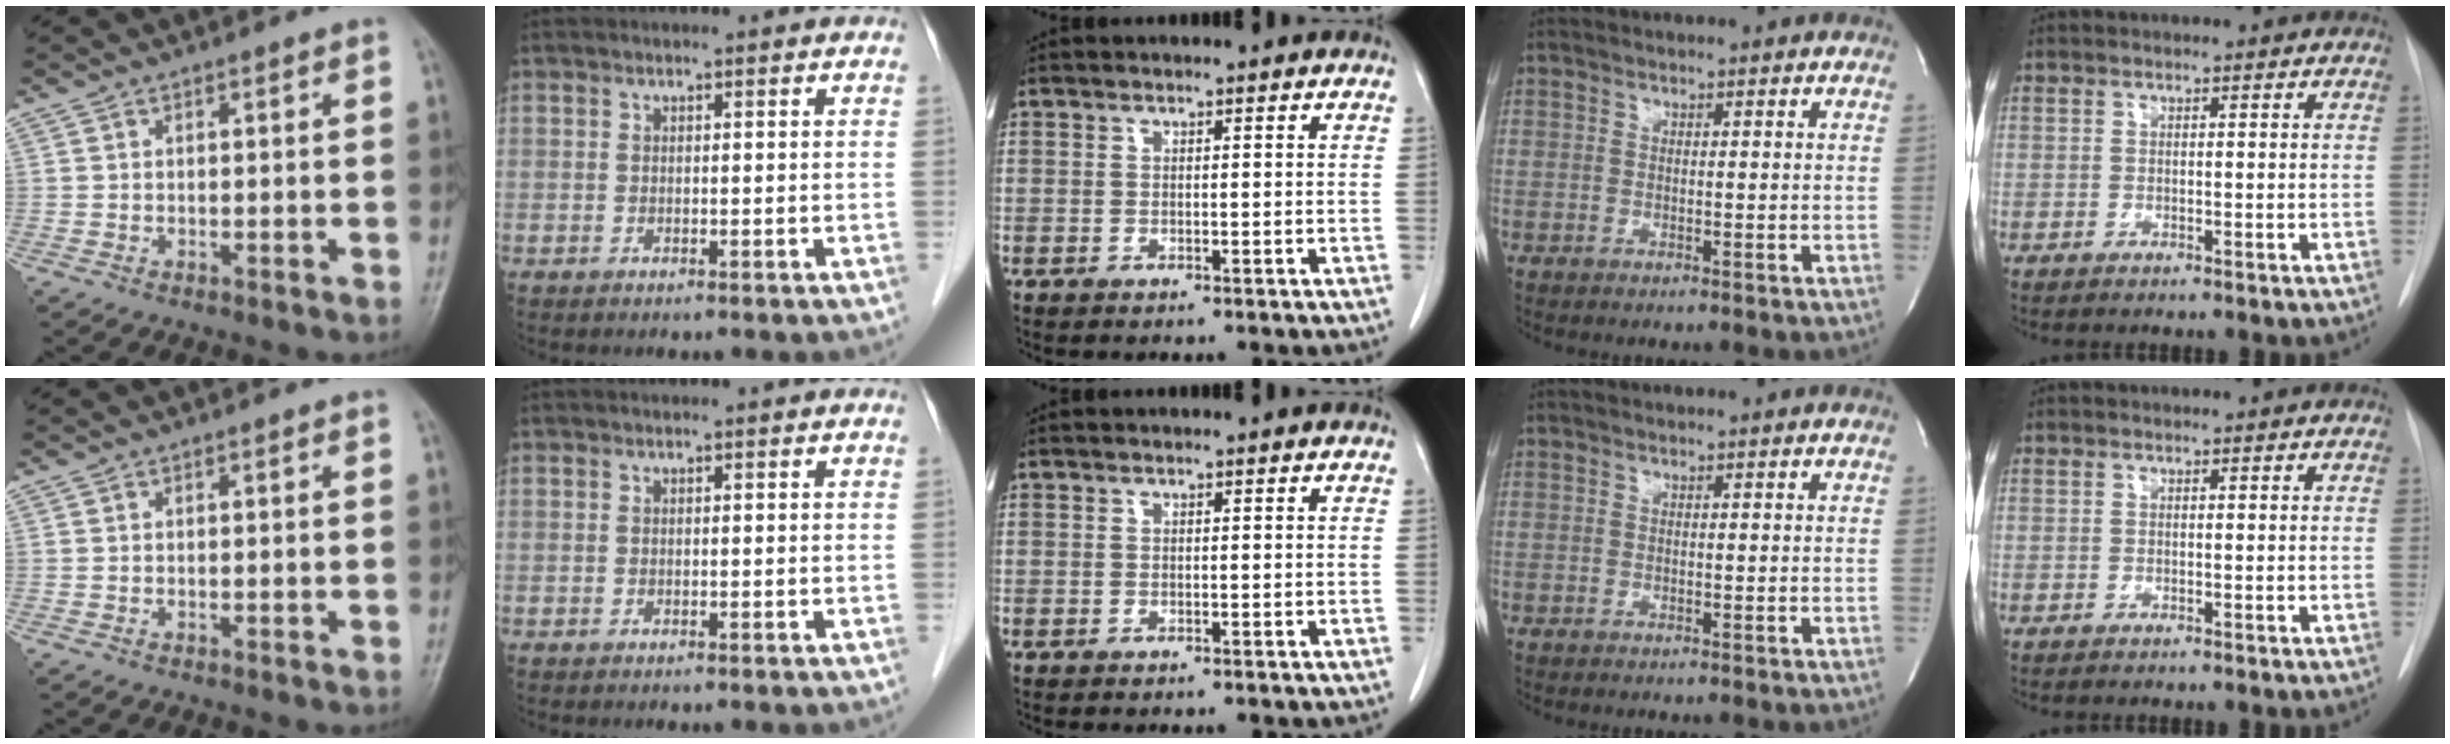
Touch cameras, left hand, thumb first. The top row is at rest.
{}